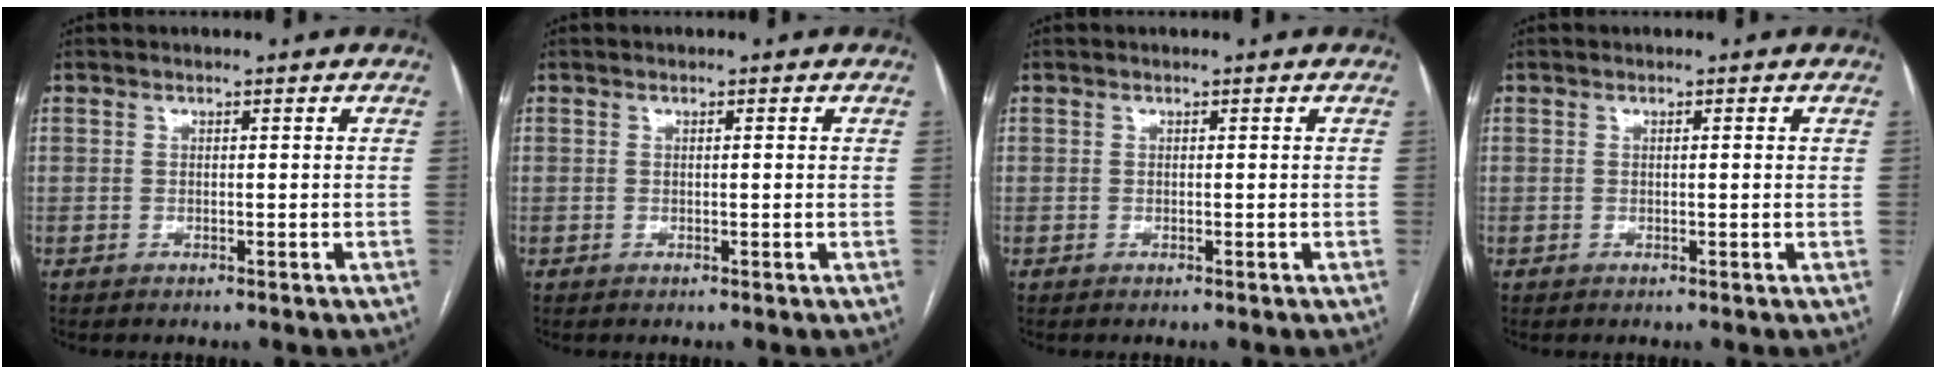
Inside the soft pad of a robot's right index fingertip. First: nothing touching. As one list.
[{"total": 0.5, "force": [0.1, 0.0, 0.5], "torque": [-0.009, 0.003, 0.002]}, {"total": 0.0}, {"total": 0.8, "force": [0.3, 0.1, 0.7], "torque": [-0.012, 0.004, 0.003]}]